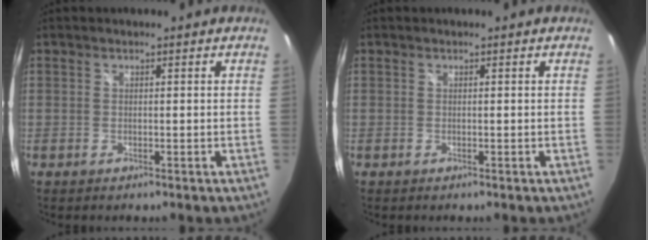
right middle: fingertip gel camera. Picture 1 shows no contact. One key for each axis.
{"total": 0.0}